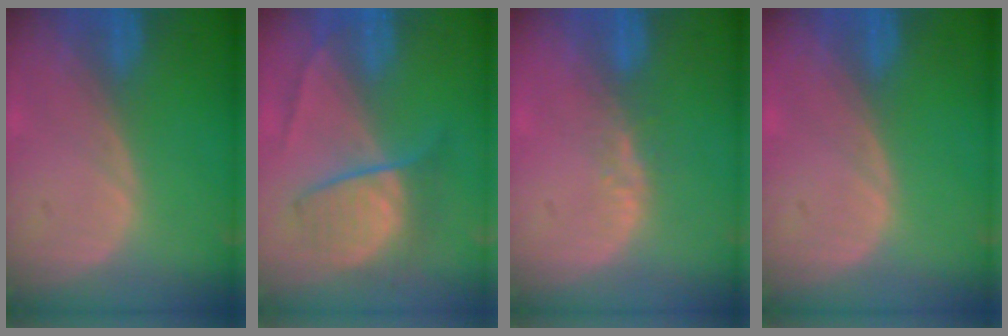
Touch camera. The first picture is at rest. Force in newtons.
{"total": 6.7, "press": 6.7, "slide": 0.6}
{"total": 2.8, "press": 2.1, "slide": 1.8}
{"total": 0.0}